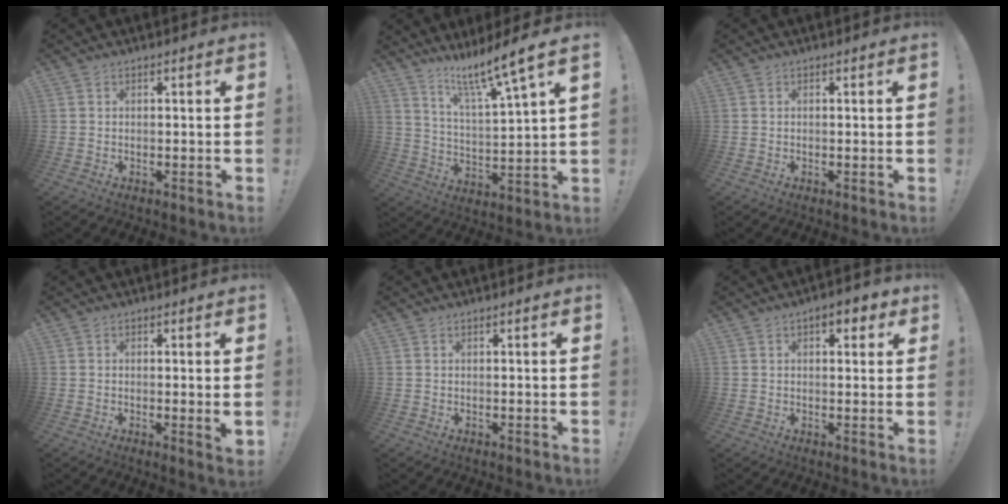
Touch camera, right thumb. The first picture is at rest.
{"total": 11.7, "force": [9.3, -0.7, 7.0], "torque": [-0.124, -0.072, 0.143]}
{"total": 0.0}
{"total": 2.7, "force": [0.3, 0.0, 2.7], "torque": [-0.030, -0.011, 0.004]}
{"total": 0.0}
{"total": 4.9, "force": [2.6, 2.4, 3.5], "torque": [-0.031, -0.008, 0.039]}